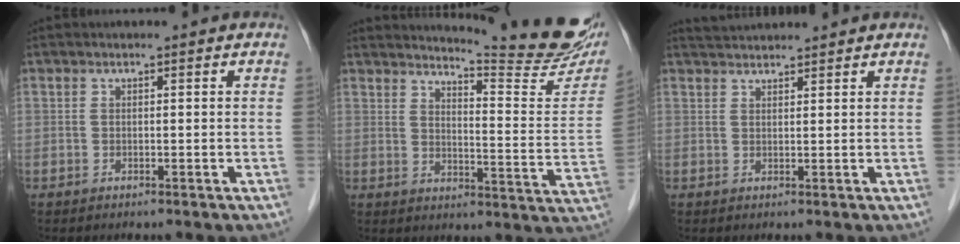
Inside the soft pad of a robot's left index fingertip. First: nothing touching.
{"total": 17.8, "force": [16.5, 0.3, 6.6], "torque": [-0.095, -0.103, 0.194]}
{"total": 3.4, "force": [3.4, 0.0, 0.5], "torque": [-0.013, 0.031, 0.065]}